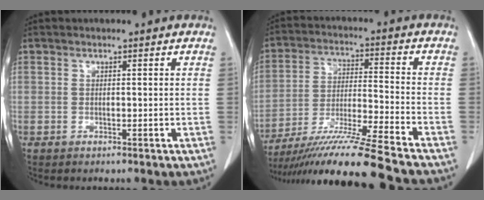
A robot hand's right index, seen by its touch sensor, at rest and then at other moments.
{"total": 16.5, "force": [-13.9, -1.9, 8.6], "torque": [-0.164, -0.031, -0.242]}